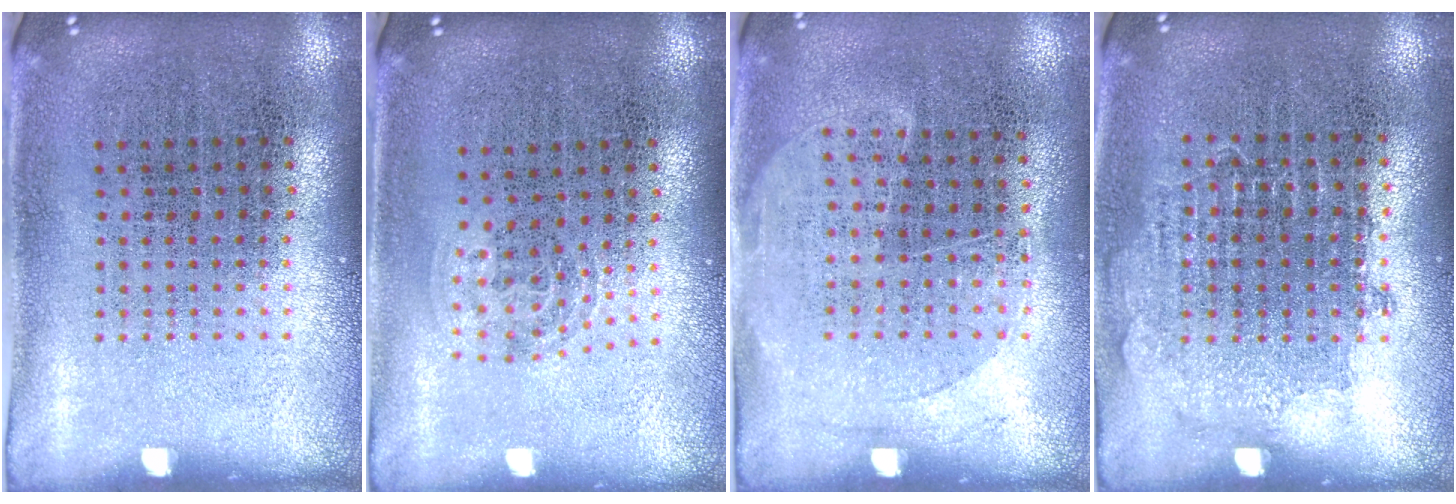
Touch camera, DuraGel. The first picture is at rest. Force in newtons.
{"total": 0.9, "press": 0.6, "slide": 0.7}
{"total": 1.3, "press": 1.1, "slide": 0.7}
{"total": 0.8, "press": 0.8, "slide": 0.3}